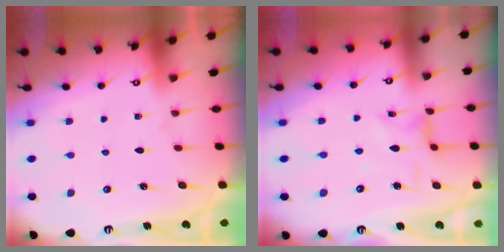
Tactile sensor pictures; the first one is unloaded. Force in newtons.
{"total": 2.8, "press": 2.8, "slide": 0.2}